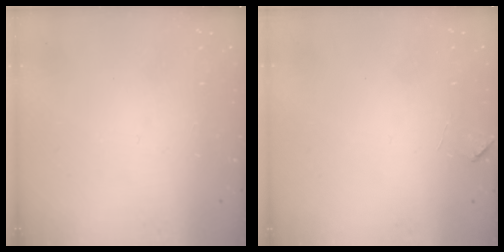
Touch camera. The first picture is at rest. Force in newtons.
{"total": 3.0, "press": 3.0, "slide": 0.6}